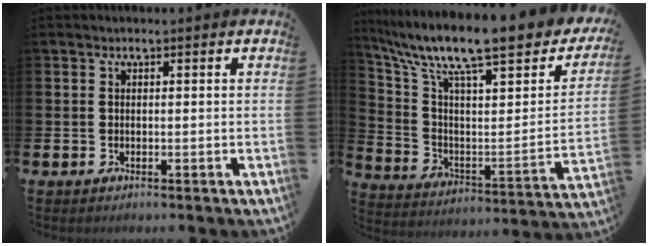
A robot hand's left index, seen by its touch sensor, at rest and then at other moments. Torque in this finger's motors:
{"motor_torque": [0.86, -1.28, 1.05, 0.21]}